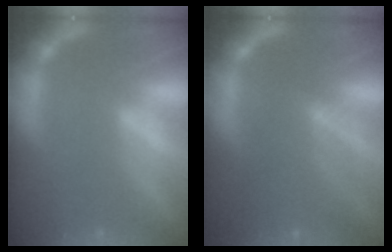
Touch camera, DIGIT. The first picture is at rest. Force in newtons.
{"total": 6.5}